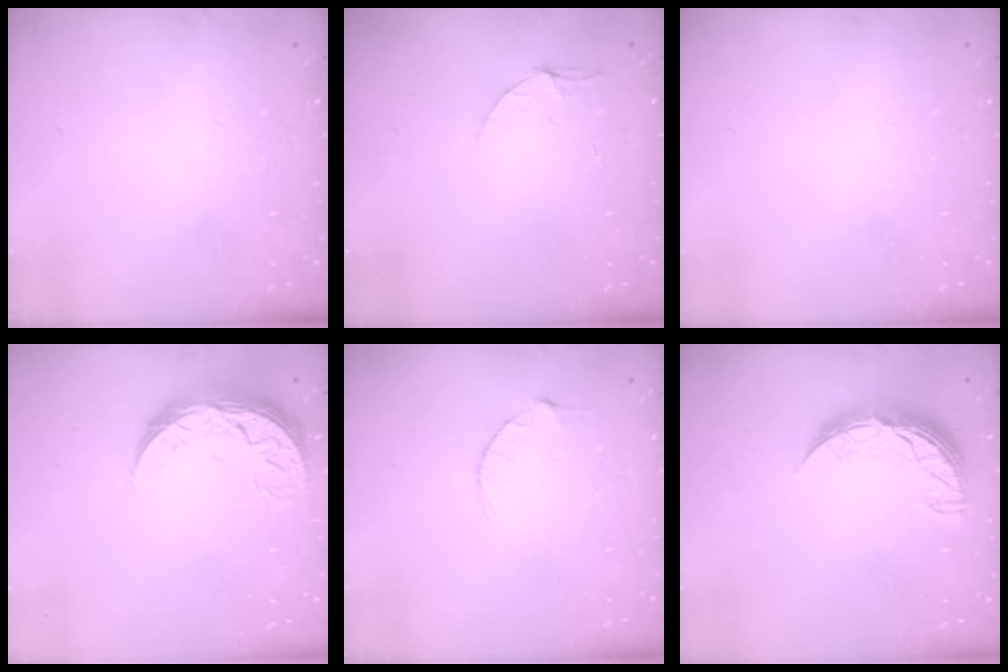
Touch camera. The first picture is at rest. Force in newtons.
{"total": 4.0, "press": 3.9, "slide": 0.4}
{"total": 0.0}
{"total": 9.0, "press": 9.0, "slide": 0.3}
{"total": 2.9, "press": 2.9, "slide": 0.4}
{"total": 11.5, "press": 11.5, "slide": 0.9}